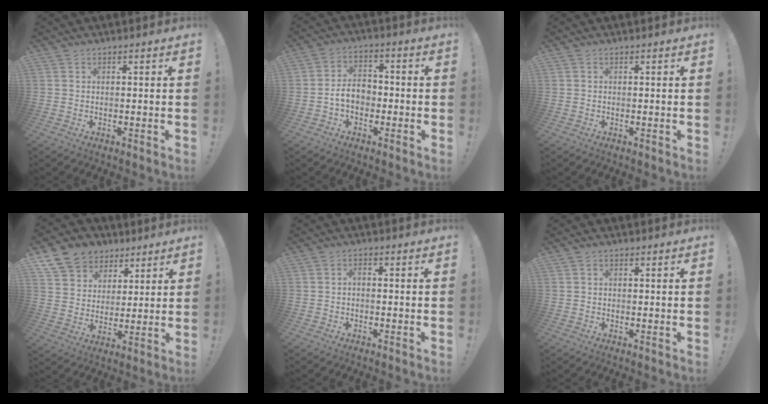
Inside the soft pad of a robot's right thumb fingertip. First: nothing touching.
{"total": 7.4, "force": [-1.9, 5.1, 4.9], "torque": [-0.086, 0.009, -0.036]}
{"total": 0.0}
{"total": 11.3, "force": [7.0, 8.4, 2.6], "torque": [-0.043, -0.048, 0.141]}
{"total": 1.5, "force": [-0.9, 0.5, 1.1], "torque": [-0.027, 0.009, -0.015]}
{"total": 2.0, "force": [0.8, 1.1, 1.5], "torque": [-0.026, 0.003, 0.013]}